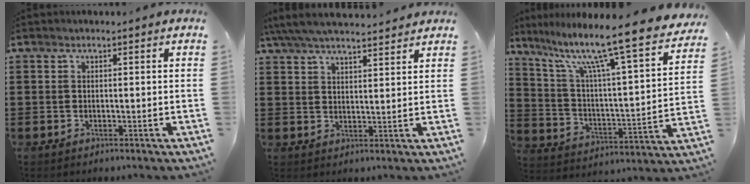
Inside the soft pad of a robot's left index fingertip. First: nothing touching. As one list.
[{"total": 5.6, "force": [5.1, 0.5, 2.1], "torque": [-0.057, -0.015, 0.093]}, {"total": 11.9, "force": [9.4, 0.0, 7.3], "torque": [-0.160, -0.074, 0.145]}]